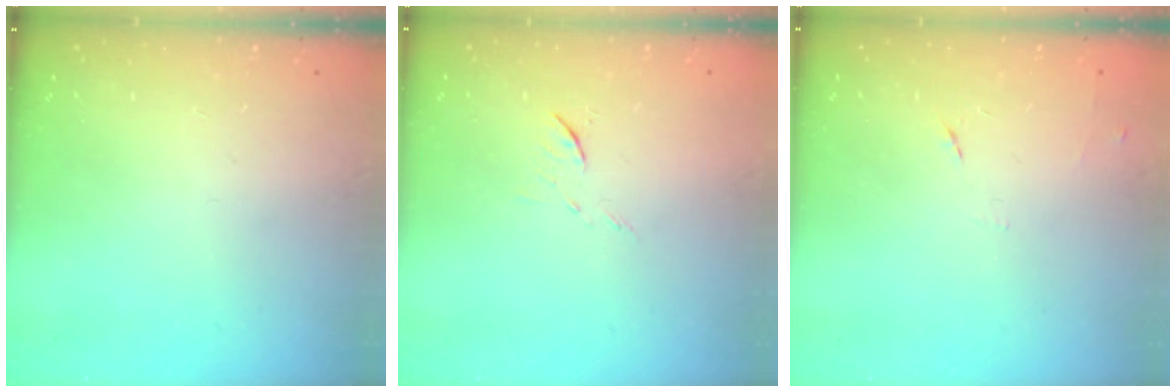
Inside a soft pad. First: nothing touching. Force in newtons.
{"total": 5.3, "press": 5.3, "slide": 0.6}
{"total": 4.3, "press": 4.3, "slide": 0.6}